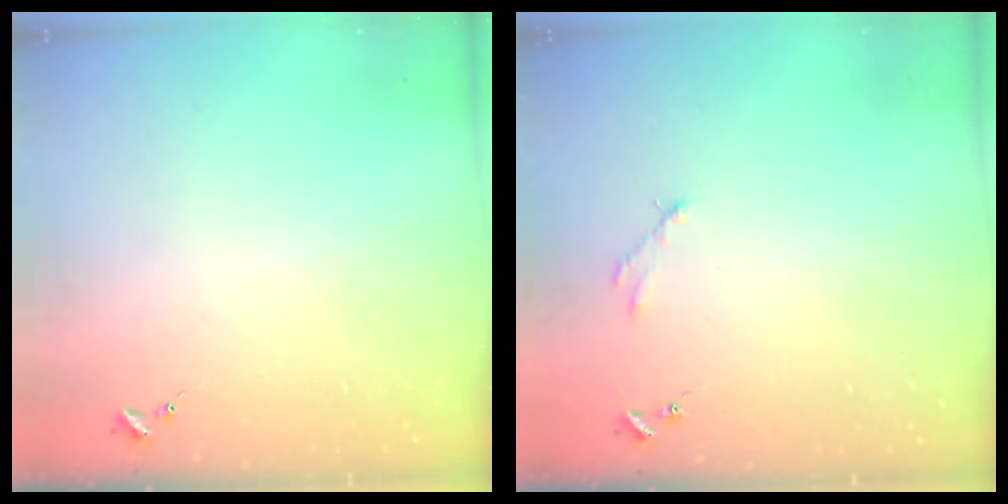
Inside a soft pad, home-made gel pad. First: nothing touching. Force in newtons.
{"total": 2.5, "press": 2.5, "slide": 0.3}